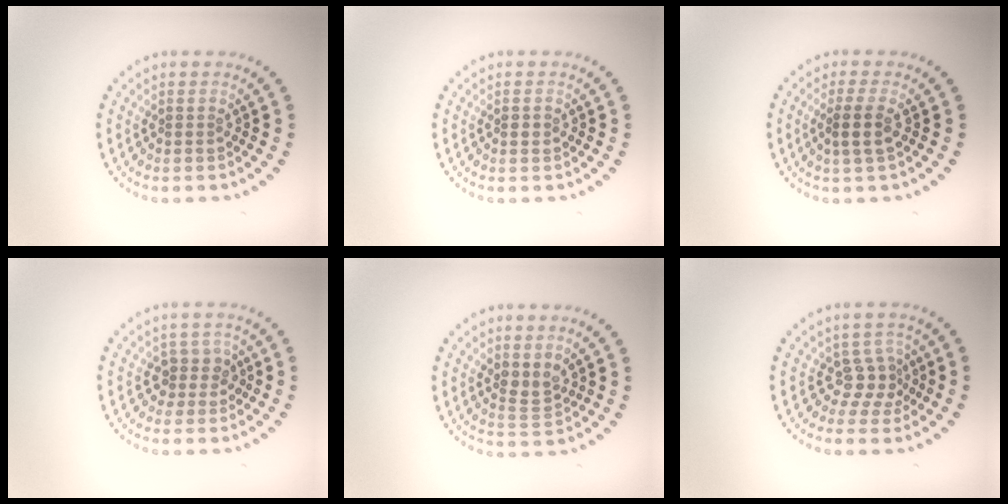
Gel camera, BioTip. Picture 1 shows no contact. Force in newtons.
{"total": 0.9, "press": 0.9, "slide": 0.1}
{"total": 2.2, "press": 1.7, "slide": 1.3}
{"total": 1.9, "press": 1.5, "slide": 1.2}
{"total": 1.7, "press": 1.4, "slide": 0.9}
{"total": 2.2, "press": 1.5, "slide": 1.7}